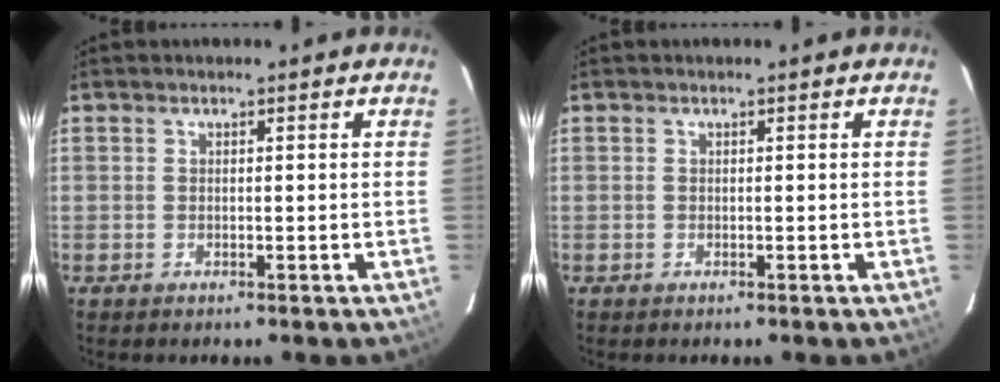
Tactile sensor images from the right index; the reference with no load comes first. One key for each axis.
{"total": 0.0}